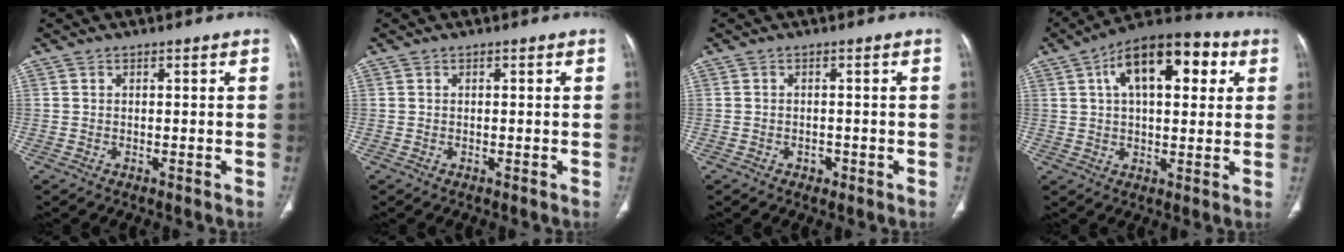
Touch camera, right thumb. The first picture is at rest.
{"total": 0.0}
{"total": 1.4, "force": [-0.7, 1.1, 0.6], "torque": [-0.005, 0.004, -0.008]}
{"total": 17.2, "force": [5.8, 8.4, 13.8], "torque": [-0.186, 0.018, 0.082]}